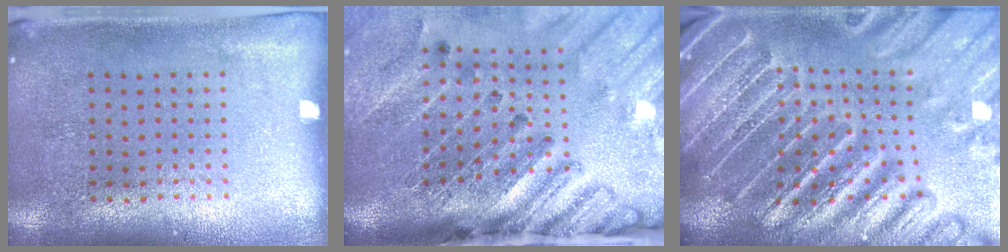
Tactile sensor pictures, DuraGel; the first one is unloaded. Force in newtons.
{"total": 4.0, "press": 3.0, "slide": 2.6}
{"total": 4.7, "press": 4.3, "slide": 1.8}